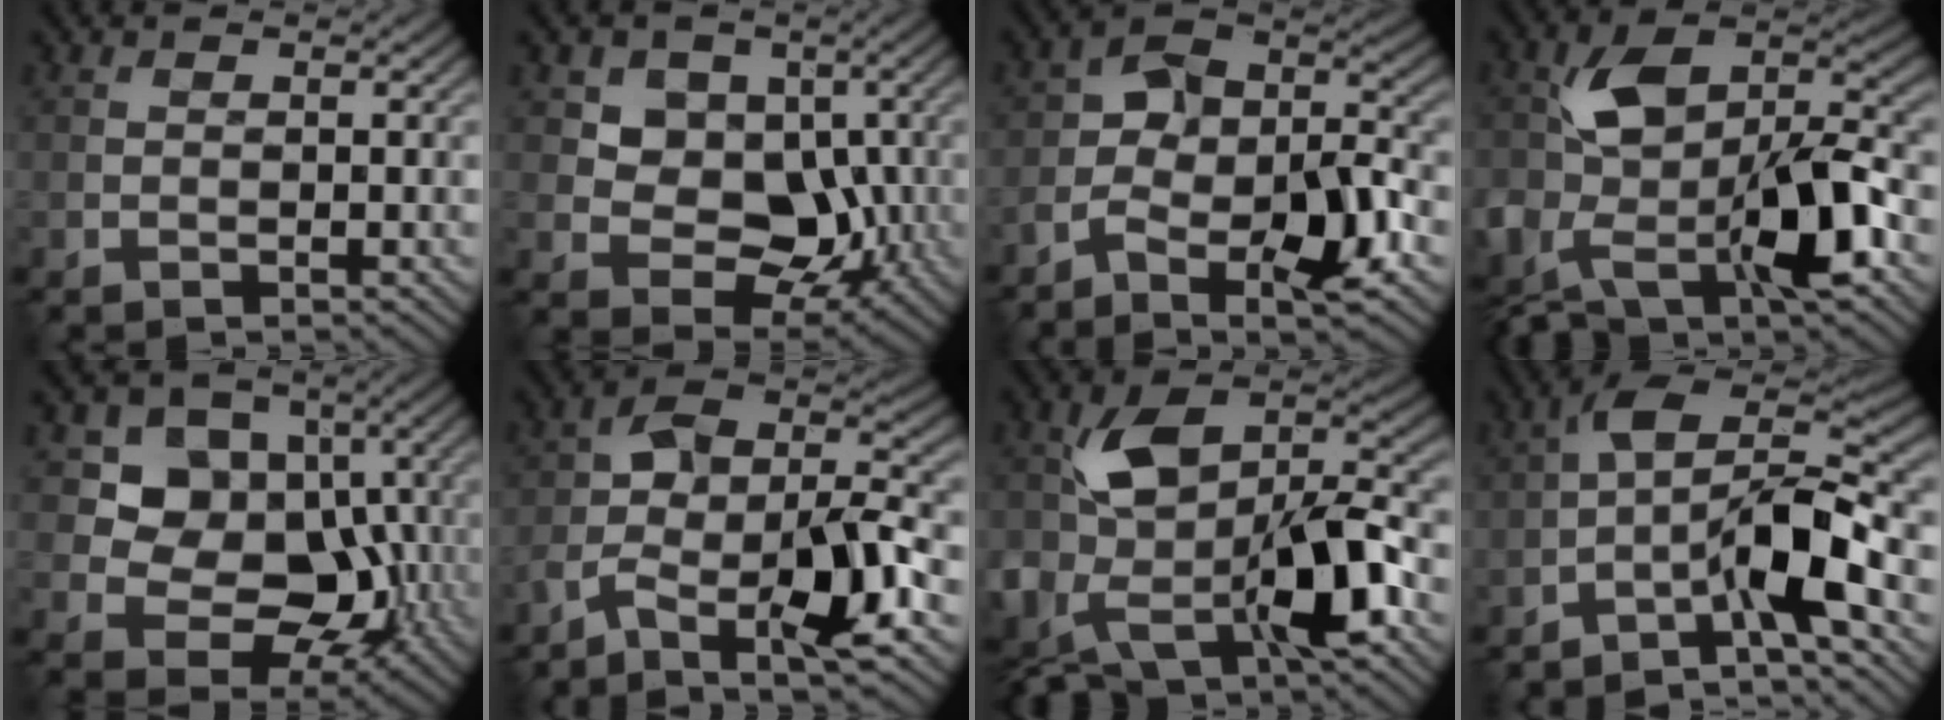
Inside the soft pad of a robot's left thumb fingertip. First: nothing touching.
{"total": 7.5, "force": [0.8, 6.2, 4.1], "torque": [-0.075, -0.015, -0.001]}
{"total": 10.6, "force": [-4.5, 5.1, 8.1], "torque": [-0.145, -0.004, -0.090]}
{"total": 14.4, "force": [-3.9, 8.1, 11.2], "torque": [-0.222, -0.013, -0.066]}
{"total": 10.1, "force": [0.5, 8.5, 5.4], "torque": [-0.101, -0.022, -0.010]}
{"total": 10.9, "force": [-5.6, 3.7, 8.6], "torque": [-0.153, -0.001, -0.113]}
{"total": 15.6, "force": [-3.2, 9.6, 11.9], "torque": [-0.236, -0.022, -0.052]}
{"total": 9.8, "force": [-4.4, 2.8, 8.3], "torque": [-0.133, 0.019, -0.090]}